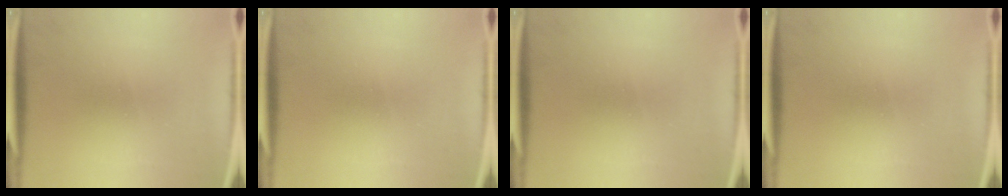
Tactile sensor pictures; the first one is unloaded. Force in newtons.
{"total": 0.0}
{"total": 0.0}
{"total": 0.0}